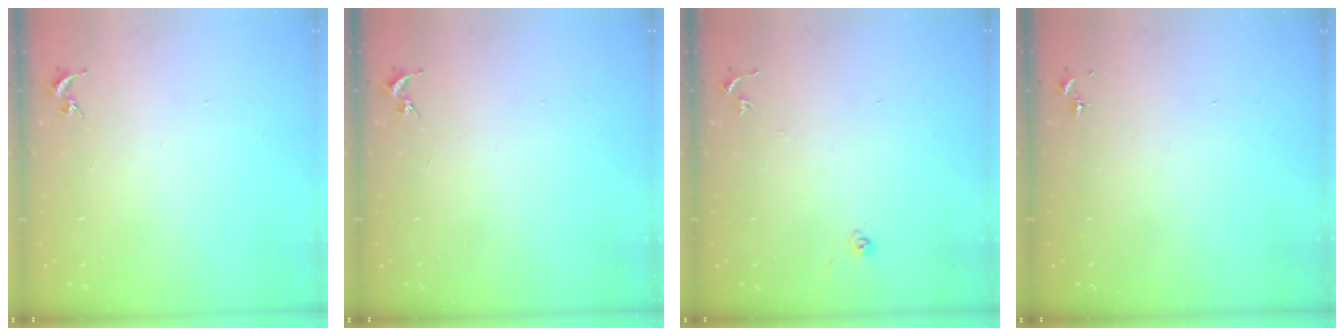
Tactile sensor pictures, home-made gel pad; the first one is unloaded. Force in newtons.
{"total": 0.0}
{"total": 6.2, "press": 6.1, "slide": 0.5}
{"total": 0.0}